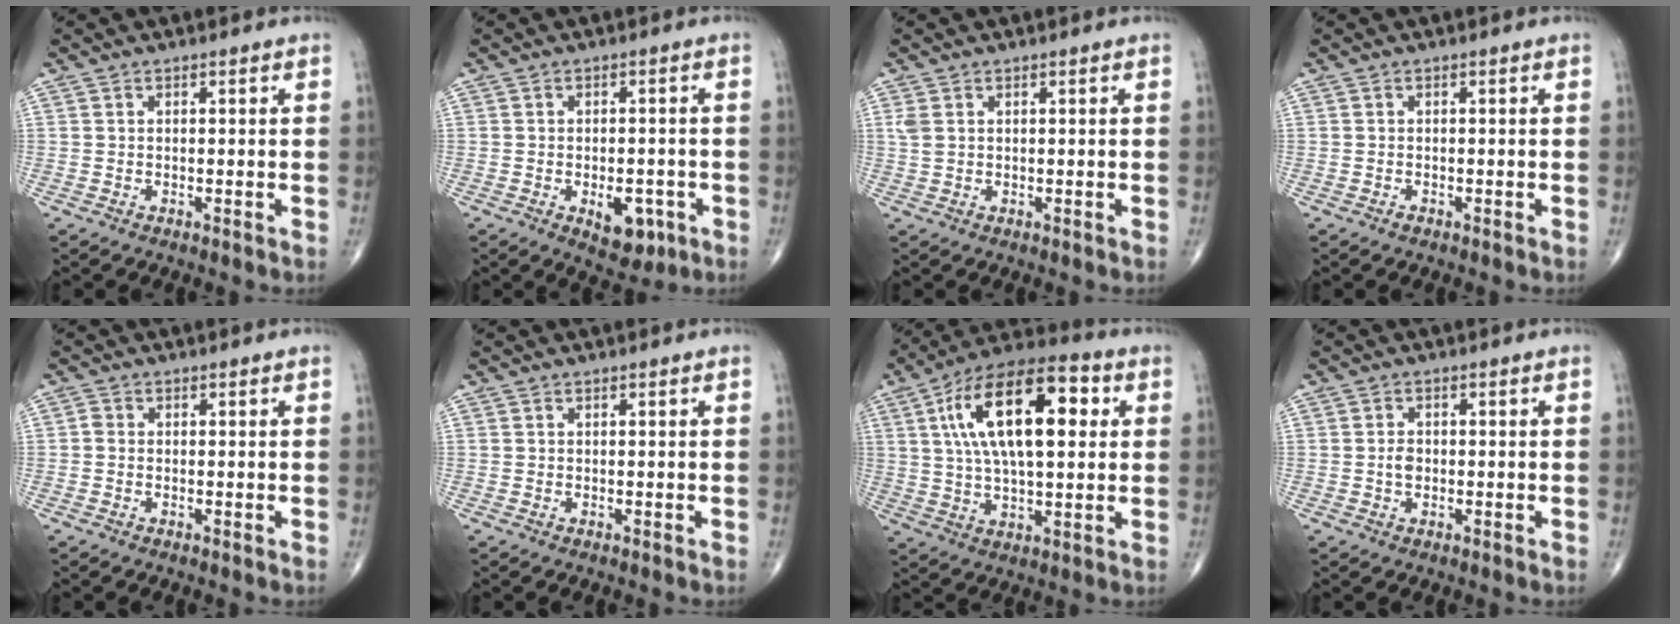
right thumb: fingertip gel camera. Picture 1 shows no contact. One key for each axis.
{"total": 6.6, "fx": -2.5, "fy": 3.7, "fz": 4.9, "tx": -0.048, "ty": 0.007, "tz": -0.023}
{"total": 1.9, "fx": 0.6, "fy": 1.2, "fz": 1.3, "tx": -0.036, "ty": 0.006, "tz": 0.019}
{"total": 0.5, "fx": -0.4, "fy": 0.3, "fz": 0.2, "tx": -0.001, "ty": 0.000, "tz": -0.010}
{"total": 0.9, "fx": -0.2, "fy": 0.8, "fz": 0.5, "tx": -0.005, "ty": 0.001, "tz": -0.007}
{"total": 0.0}
{"total": 20.4, "fx": 5.0, "fy": 8.9, "fz": 17.7, "tx": -0.292, "ty": 0.017, "tz": 0.074}
{"total": 1.9, "fx": -0.3, "fy": 1.4, "fz": 1.3, "tx": -0.019, "ty": 0.003, "tz": -0.007}